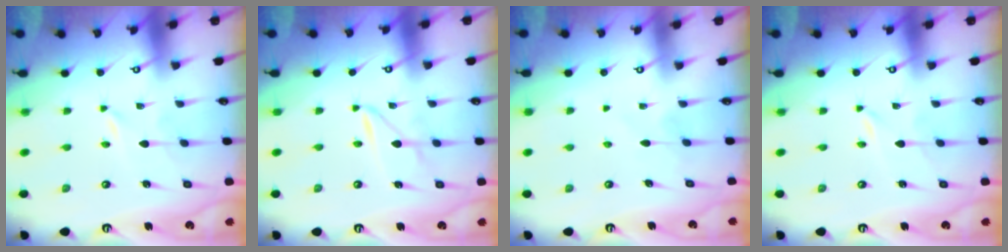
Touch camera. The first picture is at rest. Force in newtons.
{"total": 2.6, "press": 2.6, "slide": 0.2}
{"total": 4.2, "press": 4.2, "slide": 0.4}
{"total": 0.0}